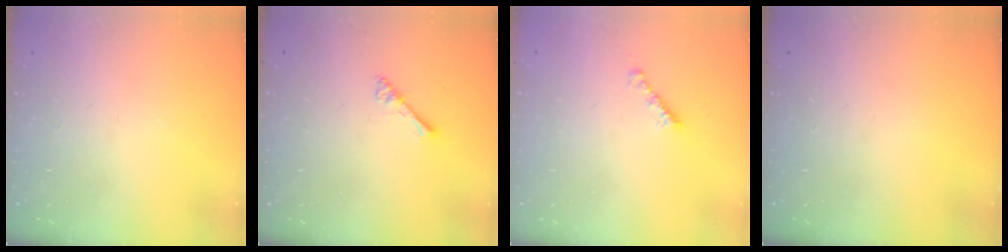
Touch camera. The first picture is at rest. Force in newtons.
{"total": 3.3, "press": 3.2, "slide": 0.4}
{"total": 2.4, "press": 2.4, "slide": 0.4}
{"total": 0.0}